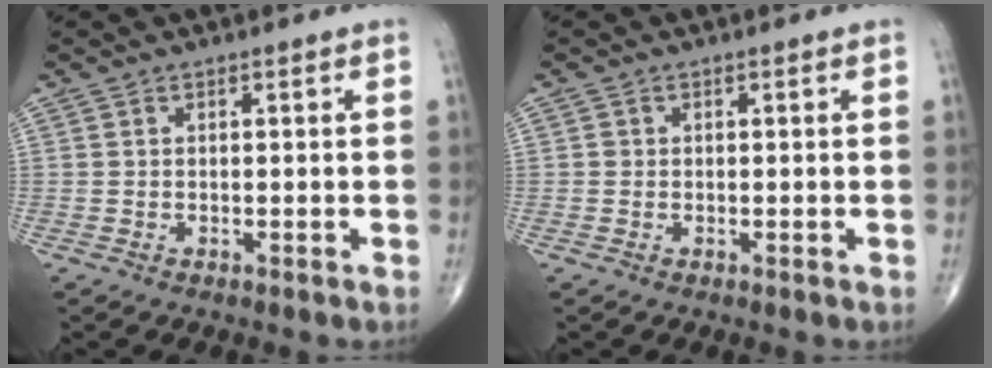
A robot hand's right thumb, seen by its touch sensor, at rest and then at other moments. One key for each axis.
{"total": 0.6, "fx": 0.0, "fy": 0.5, "fz": 0.1, "tx": 0.000, "ty": 0.002, "tz": 0.001}